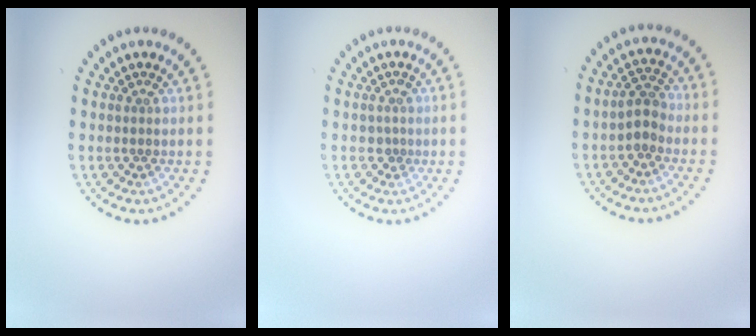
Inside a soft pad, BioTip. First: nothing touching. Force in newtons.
{"total": 1.1, "press": 0.9, "slide": 0.7}
{"total": 2.2, "press": 2.1, "slide": 0.6}